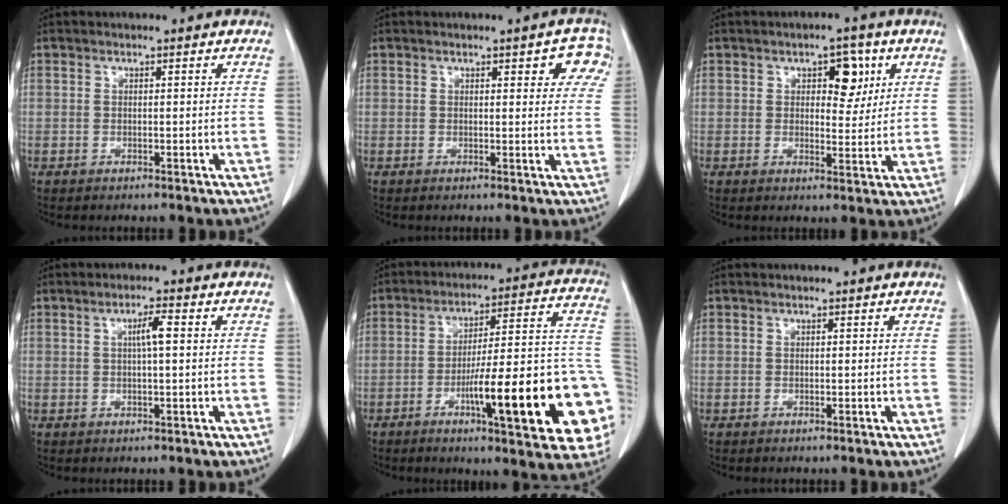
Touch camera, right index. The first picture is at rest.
{"total": 4.9, "force": [2.3, 1.8, 3.9], "torque": [-0.027, 0.007, 0.018]}
{"total": 5.3, "force": [2.2, 2.8, 4.0], "torque": [-0.049, 0.006, 0.030]}
{"total": 2.9, "force": [0.5, 0.1, 2.9], "torque": [-0.051, 0.003, 0.008]}
{"total": 22.9, "force": [-7.3, 2.6, 21.6], "torque": [-0.207, 0.015, -0.097]}
{"total": 0.0}